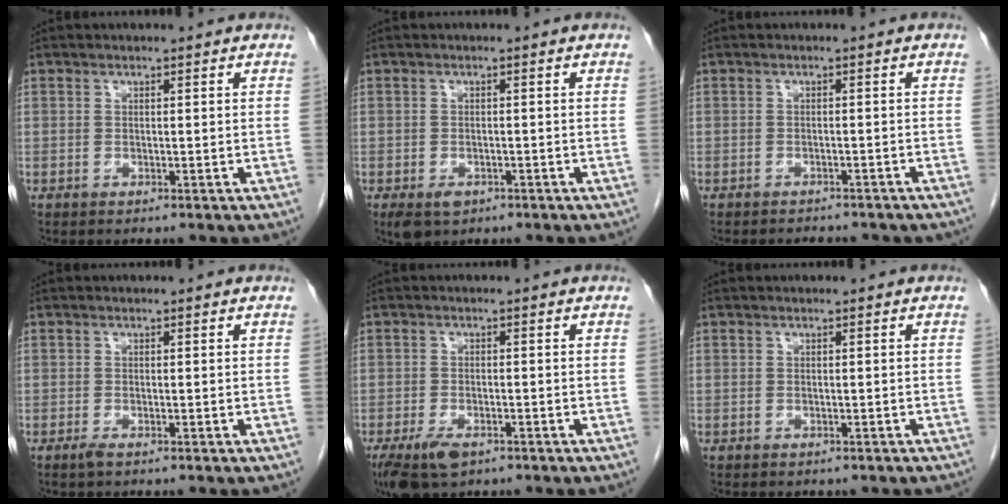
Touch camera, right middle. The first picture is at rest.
{"total": 3.7, "force": [-2.1, 2.3, 2.0], "torque": [-0.038, -0.006, -0.025]}
{"total": 6.6, "force": [-5.9, 2.0, 2.1], "torque": [-0.025, -0.001, -0.063]}
{"total": 0.9, "force": [-0.7, 0.1, 0.7], "torque": [-0.018, -0.004, -0.012]}
{"total": 5.5, "force": [-3.5, 2.3, 3.6], "torque": [-0.071, -0.009, -0.057]}
{"total": 2.8, "force": [-2.4, 1.2, 1.0], "torque": [-0.016, -0.003, -0.025]}